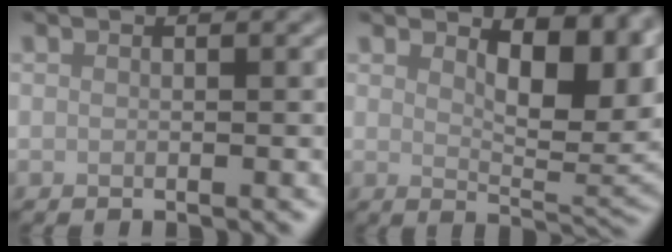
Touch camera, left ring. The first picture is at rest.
{"total": 8.2, "force": [3.0, 3.8, 6.6], "torque": [-0.098, -0.012, 0.052]}